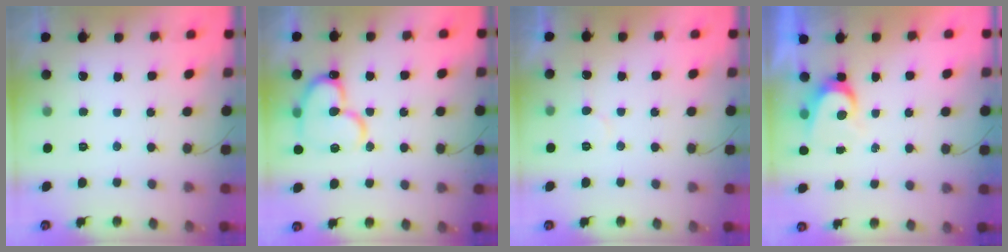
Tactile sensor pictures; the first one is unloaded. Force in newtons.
{"total": 16.7, "press": 16.6, "slide": 2.0}
{"total": 3.8, "press": 3.8, "slide": 0.3}
{"total": 5.0, "press": 5.0, "slide": 0.5}